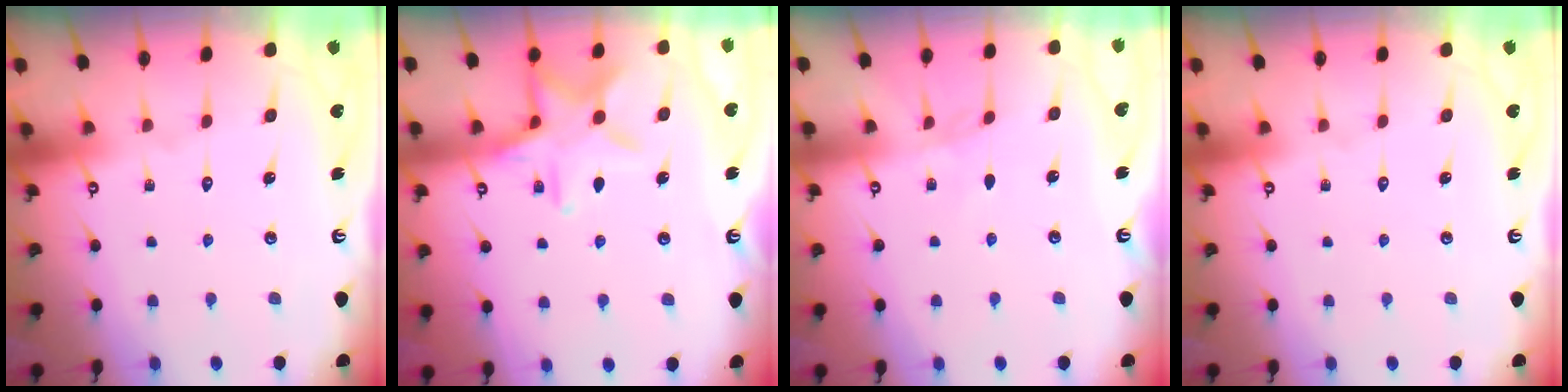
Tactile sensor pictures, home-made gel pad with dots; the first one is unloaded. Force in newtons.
{"total": 13.6, "press": 13.6, "slide": 0.9}
{"total": 2.9, "press": 2.9, "slide": 0.4}
{"total": 0.0}